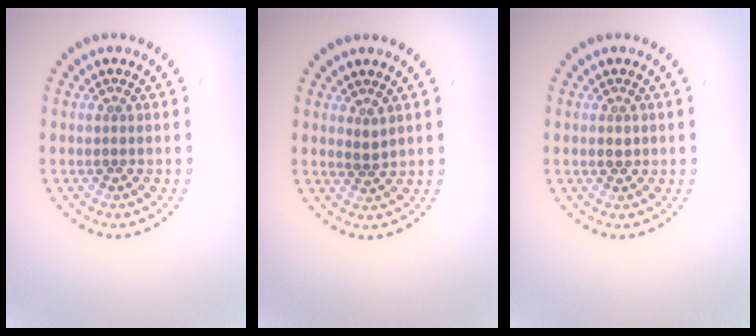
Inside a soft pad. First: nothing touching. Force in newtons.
{"total": 0.9, "press": 0.8, "slide": 0.5}
{"total": 1.0, "press": 1.0, "slide": 0.1}